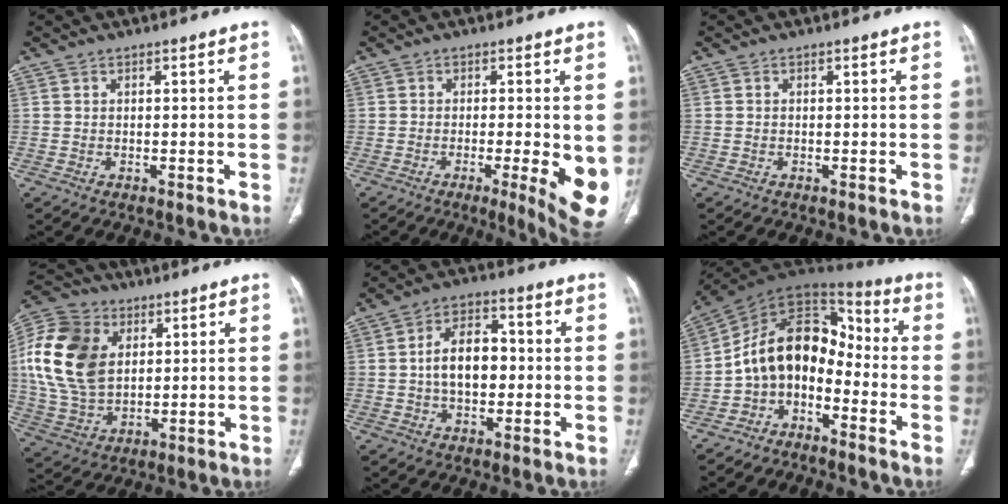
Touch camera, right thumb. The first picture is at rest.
{"total": 9.7, "force": [-2.0, 2.0, 9.2], "torque": [-0.125, -0.020, -0.028]}
{"total": 0.0}
{"total": 19.0, "force": [4.5, 13.2, 12.8], "torque": [-0.246, -0.003, 0.085]}
{"total": 10.2, "force": [-0.2, 6.5, 7.9], "torque": [-0.112, 0.025, -0.010]}
{"total": 13.0, "force": [-4.4, 9.0, 8.2], "torque": [-0.106, 0.102, -0.092]}